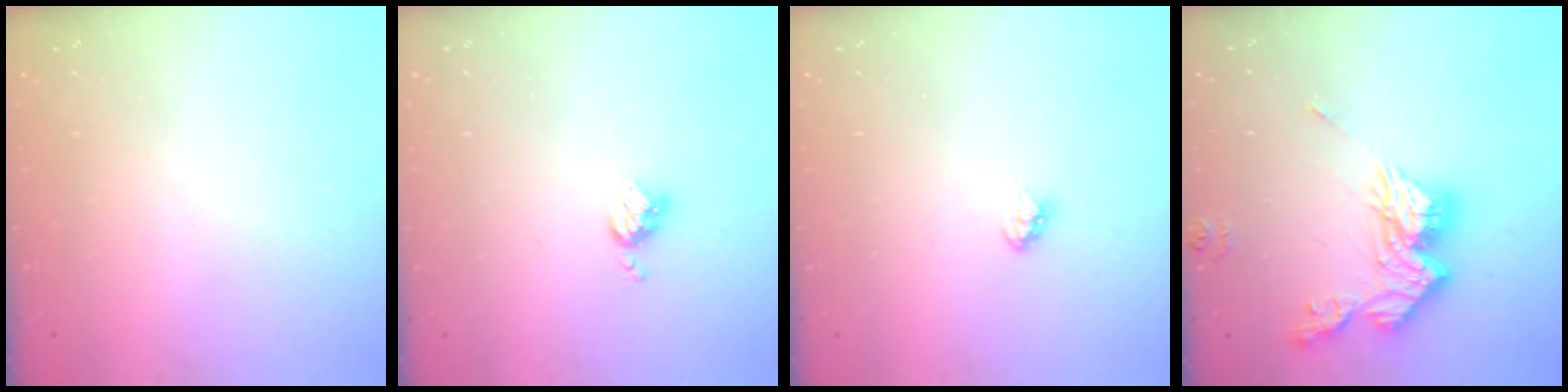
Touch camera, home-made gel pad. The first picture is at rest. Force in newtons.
{"total": 3.8, "press": 3.8, "slide": 0.4}
{"total": 2.9, "press": 2.9, "slide": 0.7}
{"total": 15.5, "press": 15.4, "slide": 1.7}